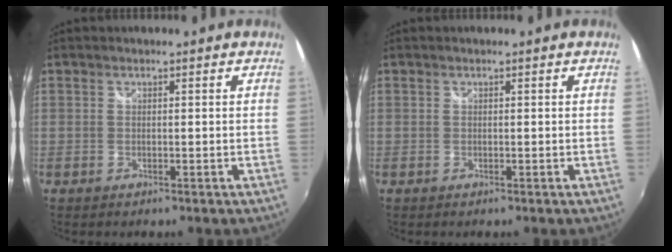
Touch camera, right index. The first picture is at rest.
{"total": 0.0}